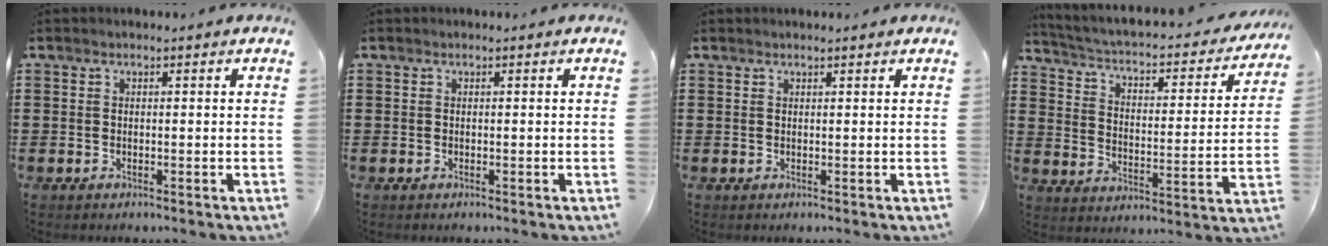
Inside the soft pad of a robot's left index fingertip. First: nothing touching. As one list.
[{"total": 0.0}, {"total": 0.7, "force": [0.6, -0.1, 0.4], "torque": [-0.008, -0.001, 0.011]}, {"total": 2.6, "force": [1.8, 0.5, 1.8], "torque": [-0.049, -0.027, 0.019]}]